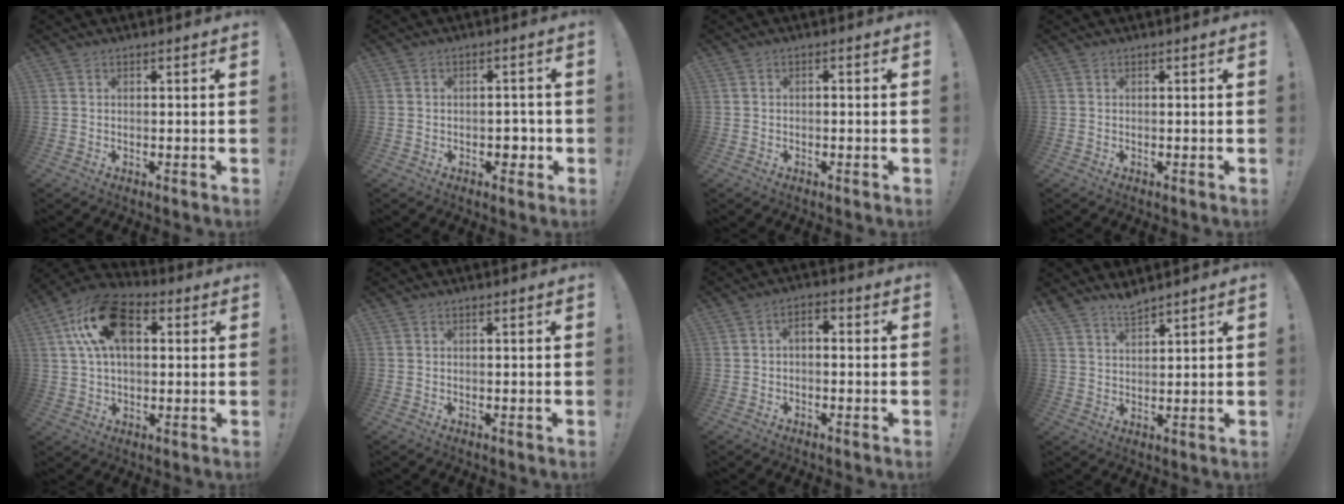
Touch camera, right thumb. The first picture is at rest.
{"total": 3.8, "force": [-1.3, 2.9, 2.1], "torque": [-0.019, 0.005, -0.023]}
{"total": 1.0, "force": [-0.9, 0.1, 0.4], "torque": [-0.006, 0.002, -0.016]}
{"total": 0.0}
{"total": 18.3, "force": [5.9, 10.8, 13.6], "torque": [-0.240, -0.005, 0.104]}
{"total": 0.0}
{"total": 3.0, "force": [-0.8, 1.7, 2.3], "torque": [-0.034, 0.007, -0.018]}
{"total": 4.4, "force": [4.2, 0.6, 1.0], "torque": [-0.016, -0.033, 0.076]}